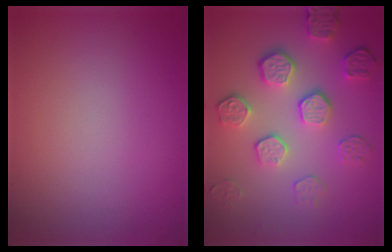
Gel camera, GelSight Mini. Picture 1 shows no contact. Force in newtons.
{"total": 5.4, "press": 3.9, "slide": 3.7}